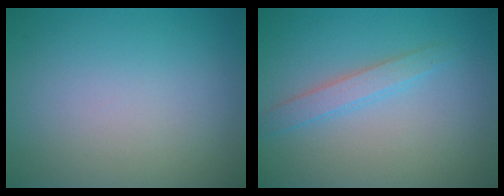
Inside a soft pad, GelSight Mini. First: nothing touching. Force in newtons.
{"total": 2.0, "press": 2.0, "slide": 0.0}